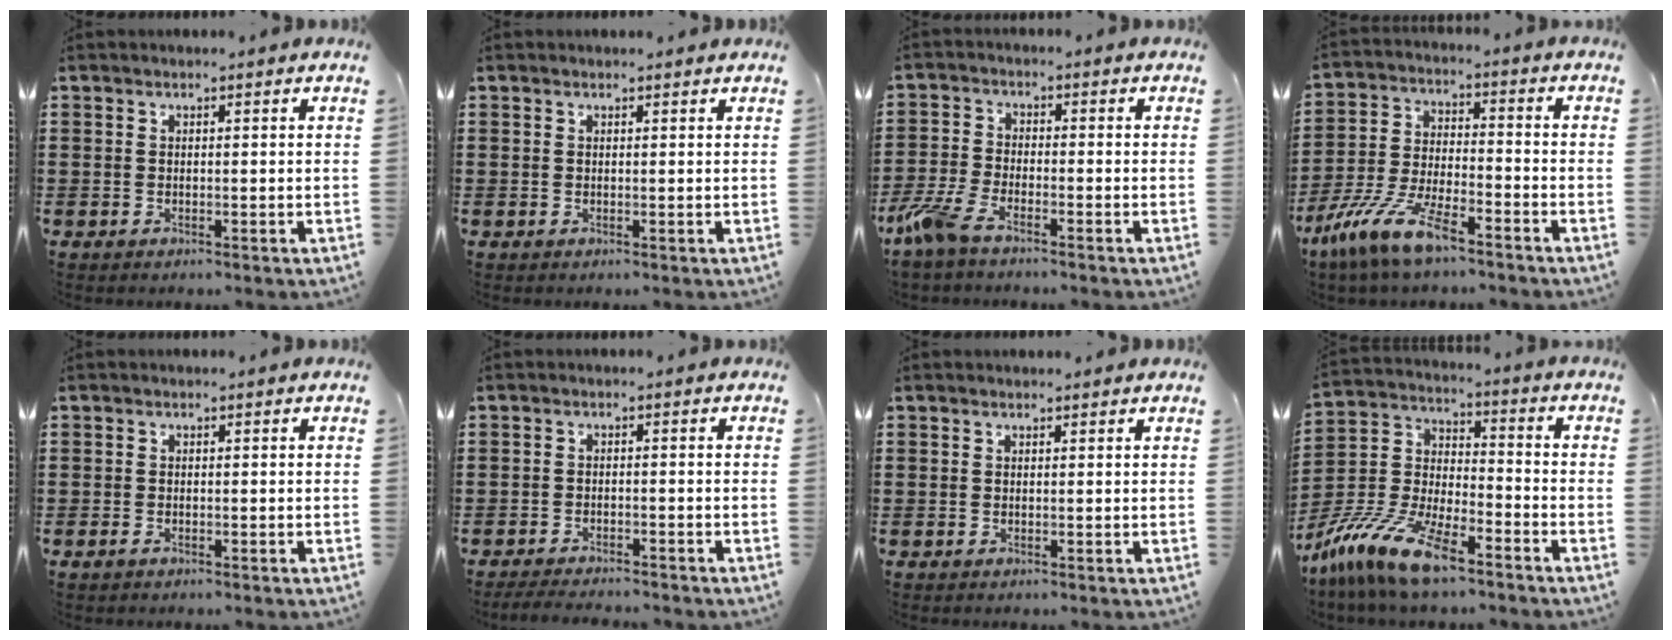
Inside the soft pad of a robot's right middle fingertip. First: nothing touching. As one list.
[{"total": 0.0}, {"total": 5.6, "force": [-4.2, 1.2, 3.5], "torque": [-0.099, -0.015, -0.086]}, {"total": 10.1, "force": [-7.6, 1.8, 6.3], "torque": [-0.155, -0.003, -0.156]}, {"total": 0.6, "force": [-0.4, 0.2, 0.4], "torque": [-0.009, -0.006, -0.006]}, {"total": 2.4, "force": [-2.4, 0.1, 0.5], "torque": [-0.011, -0.001, -0.048]}, {"total": 0.0}, {"total": 13.5, "force": [-10.2, 3.3, 8.2], "torque": [-0.183, 0.022, -0.198]}]